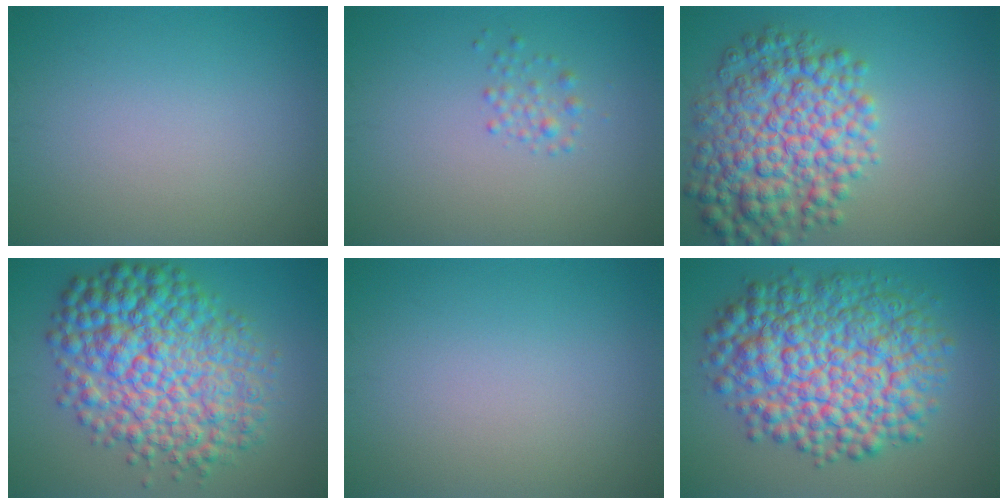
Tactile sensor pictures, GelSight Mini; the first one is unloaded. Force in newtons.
{"total": 1.2, "press": 1.2, "slide": 0.0}
{"total": 8.8, "press": 8.8, "slide": 0.0}
{"total": 10.9, "press": 10.9, "slide": 0.0}
{"total": 0.0}
{"total": 11.9, "press": 11.9, "slide": 0.1}